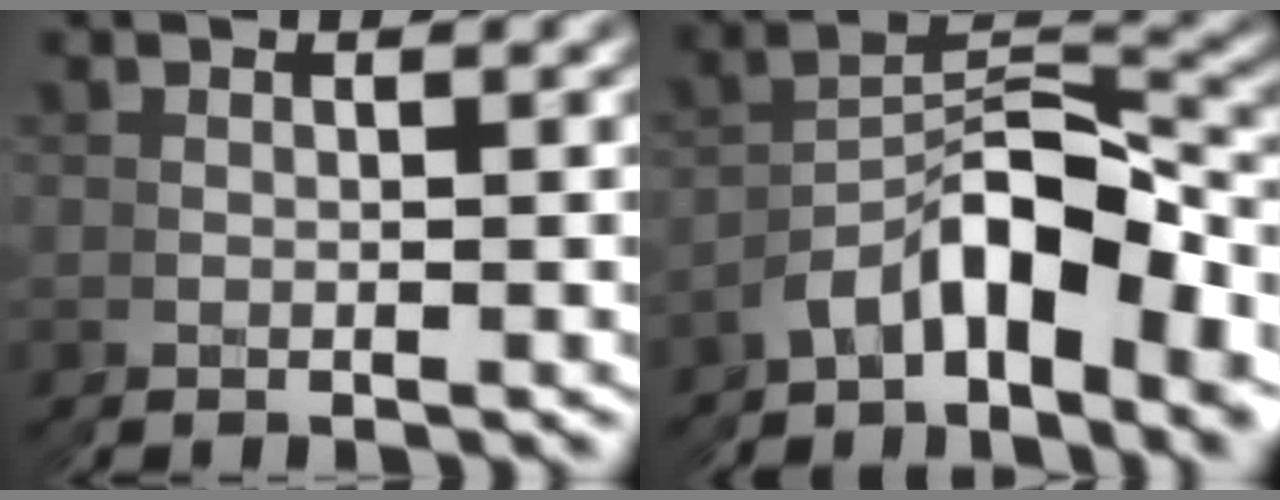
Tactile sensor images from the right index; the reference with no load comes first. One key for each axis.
{"total": 7.4, "fx": -3.0, "fy": 3.9, "fz": 5.5, "tx": -0.090, "ty": -0.012, "tz": -0.042}